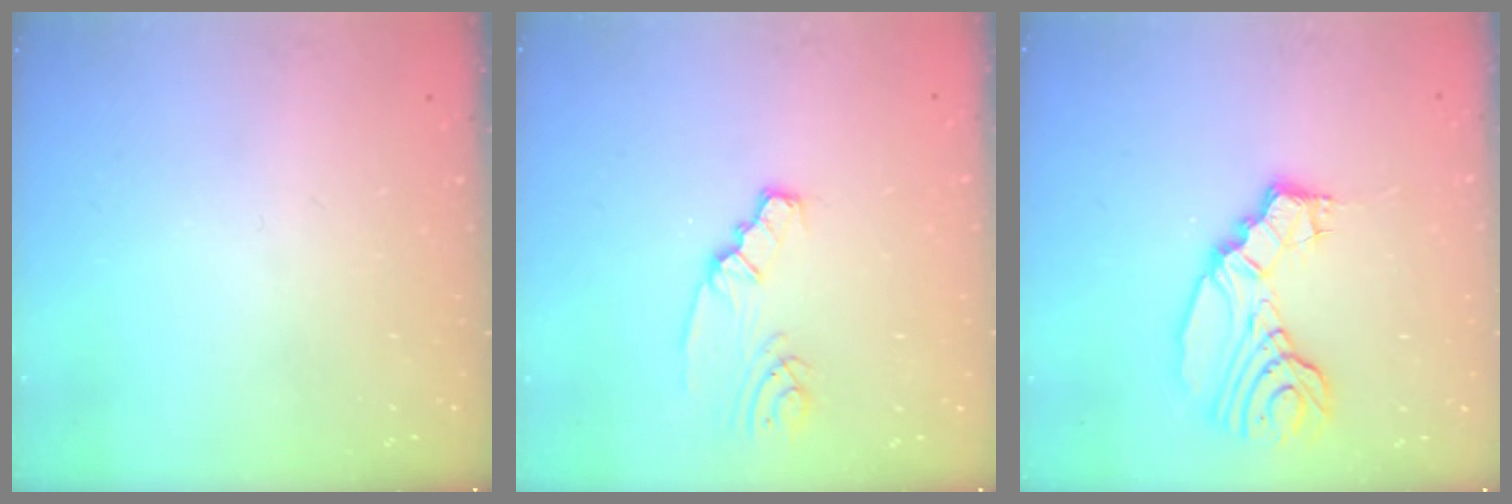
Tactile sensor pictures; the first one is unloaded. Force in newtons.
{"total": 2.7, "press": 2.7, "slide": 0.4}
{"total": 11.6, "press": 11.4, "slide": 2.1}